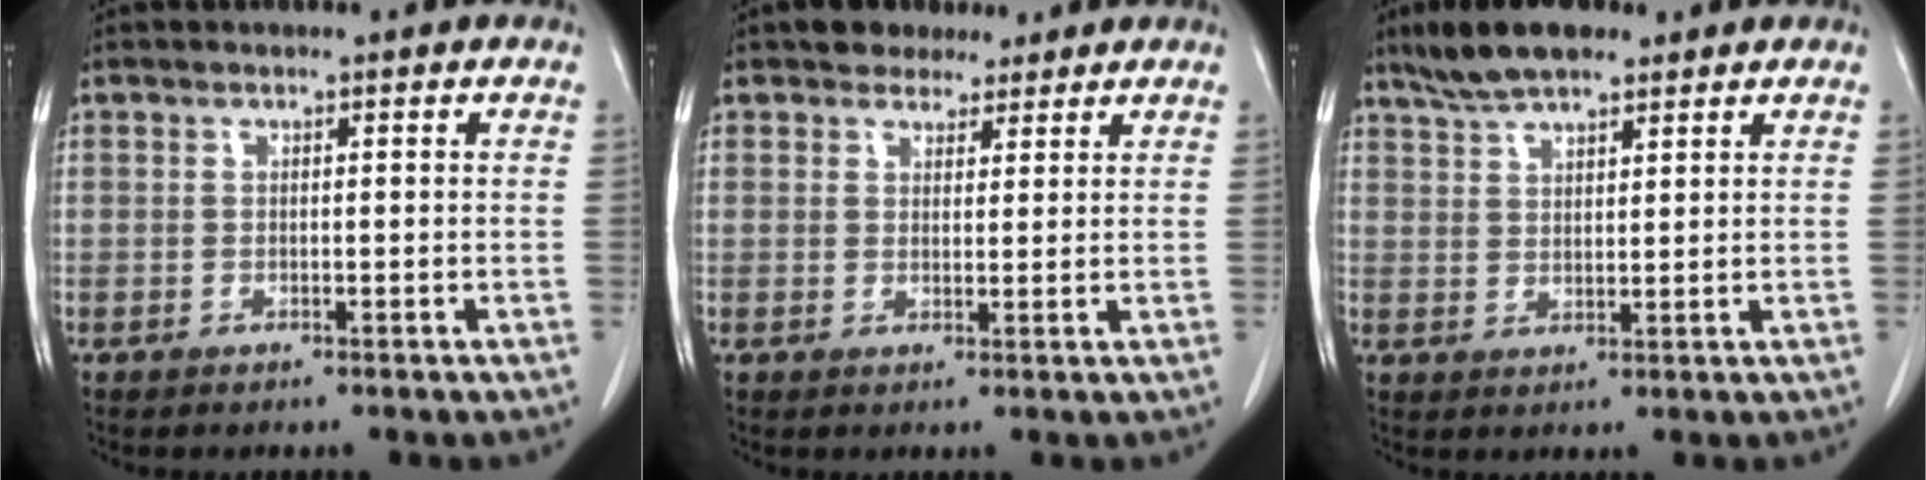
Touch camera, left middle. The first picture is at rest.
{"total": 3.8, "force": [3.0, 2.2, 0.7], "torque": [-0.011, 0.012, 0.048]}
{"total": 7.3, "force": [5.7, 2.1, 3.9], "torque": [-0.079, 0.015, 0.106]}